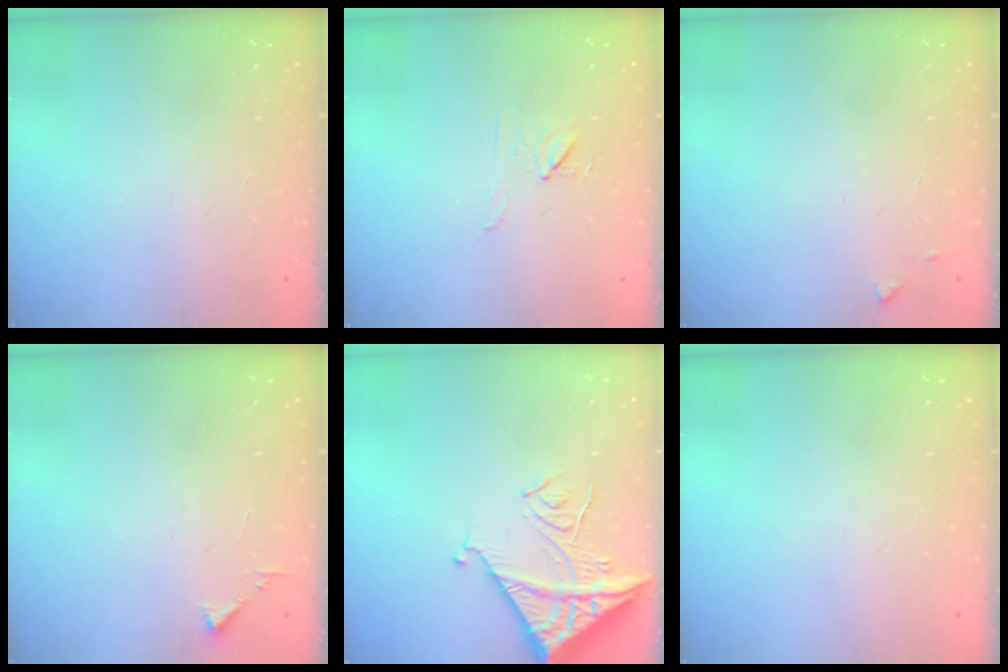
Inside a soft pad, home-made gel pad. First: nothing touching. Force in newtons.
{"total": 5.9, "press": 5.9, "slide": 0.9}
{"total": 4.5, "press": 4.4, "slide": 0.5}
{"total": 3.1, "press": 3.1, "slide": 0.4}
{"total": 13.7, "press": 13.6, "slide": 1.1}
{"total": 0.0}